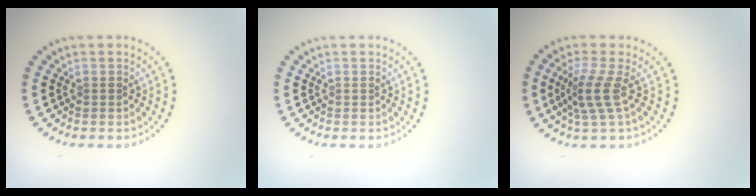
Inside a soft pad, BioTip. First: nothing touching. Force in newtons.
{"total": 0.0}
{"total": 2.8, "press": 2.2, "slide": 1.8}